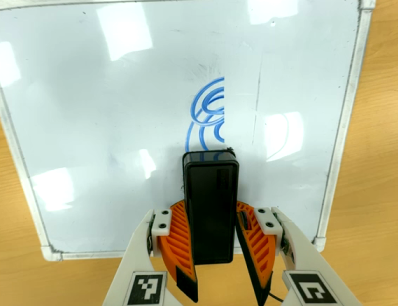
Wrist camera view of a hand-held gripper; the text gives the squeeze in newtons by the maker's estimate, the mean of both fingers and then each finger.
{"total": 8.9, "left": 9.7, "right": 8.1}